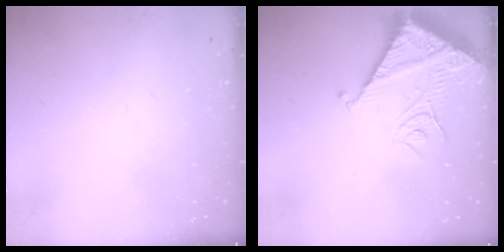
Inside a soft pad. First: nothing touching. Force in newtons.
{"total": 15.5, "press": 15.4, "slide": 1.6}